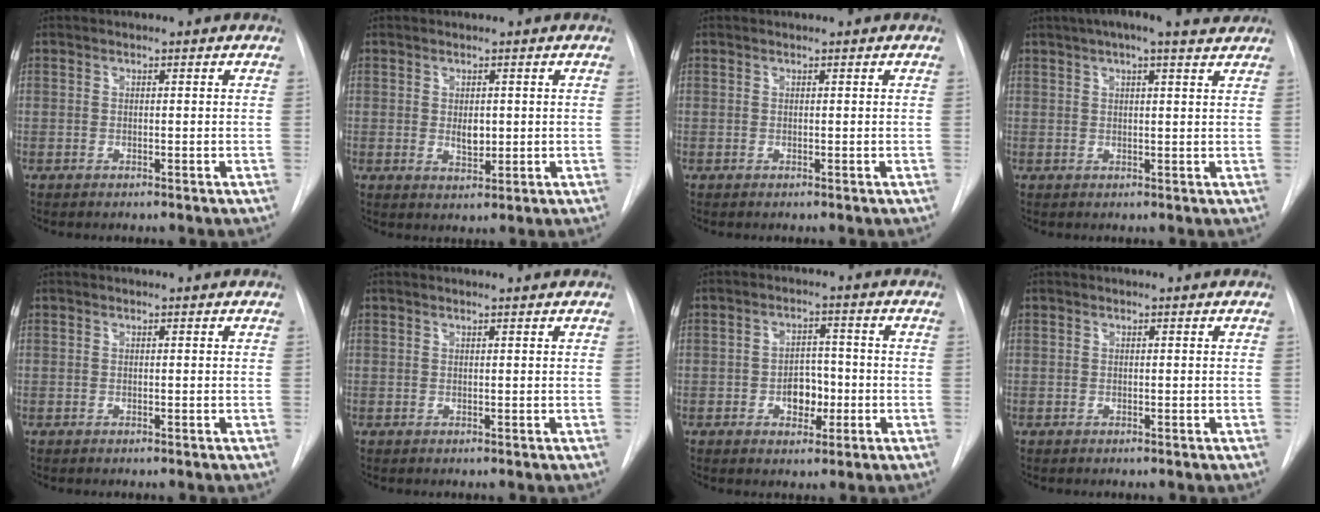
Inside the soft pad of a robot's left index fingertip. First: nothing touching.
{"total": 2.3, "force": [0.3, 1.4, 1.8], "torque": [-0.032, -0.010, 0.009]}
{"total": 0.0}
{"total": 9.3, "force": [7.6, 1.5, 5.1], "torque": [-0.082, 0.027, 0.093]}
{"total": 0.0}
{"total": 0.9, "force": [0.9, -0.2, 0.2], "torque": [-0.009, 0.003, 0.015]}
{"total": 4.7, "force": [-1.4, 3.1, 3.3], "torque": [-0.044, 0.007, -0.018]}
{"total": 0.0}